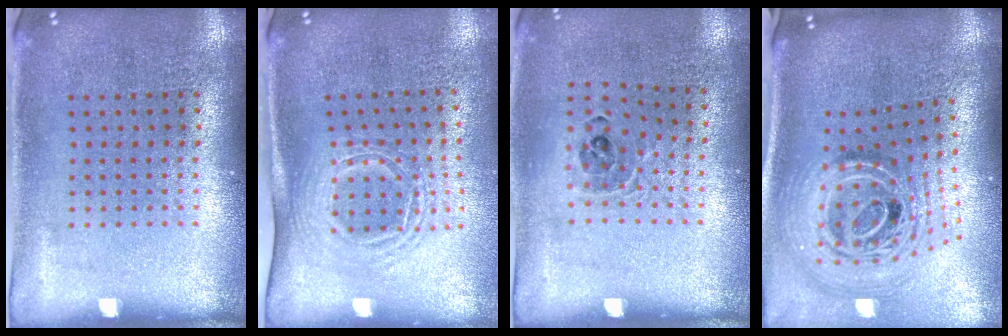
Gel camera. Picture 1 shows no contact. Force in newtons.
{"total": 1.7, "press": 1.2, "slide": 1.1}
{"total": 0.8, "press": 0.8, "slide": 0.1}
{"total": 3.0, "press": 2.0, "slide": 2.2}